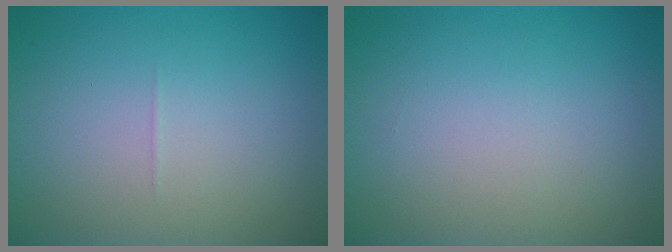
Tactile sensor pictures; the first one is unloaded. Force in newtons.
{"total": 0.0}